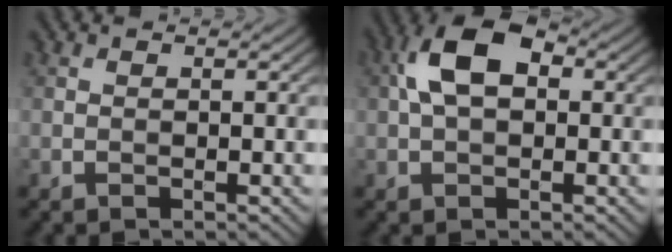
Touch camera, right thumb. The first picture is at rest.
{"total": 7.8, "force": [1.4, 4.6, 6.1], "torque": [-0.128, 0.014, 0.015]}